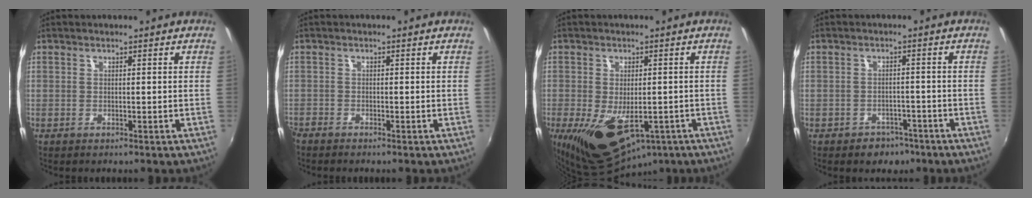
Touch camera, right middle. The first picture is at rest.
{"total": 1.2, "force": [-1.2, 0.3, 0.1], "torque": [-0.007, -0.007, -0.028]}
{"total": 14.5, "force": [-6.1, 7.7, 10.7], "torque": [-0.198, -0.043, -0.081]}
{"total": 4.8, "force": [-3.3, 3.3, 1.0], "torque": [-0.028, 0.004, -0.039]}